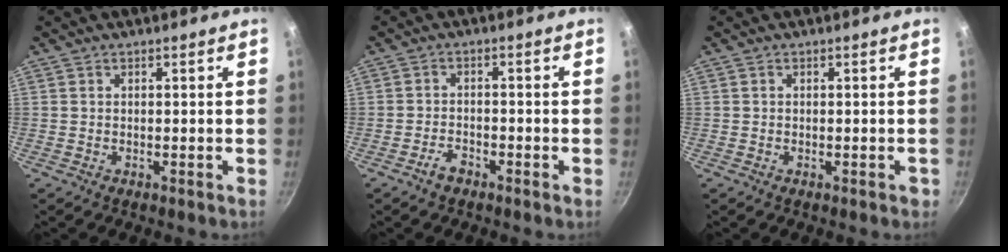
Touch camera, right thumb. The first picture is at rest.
{"total": 2.8, "force": [-2.1, 1.2, 1.4], "torque": [-0.026, 0.019, -0.038]}
{"total": 0.7, "force": [-0.3, 0.4, 0.5], "torque": [-0.001, 0.004, -0.004]}